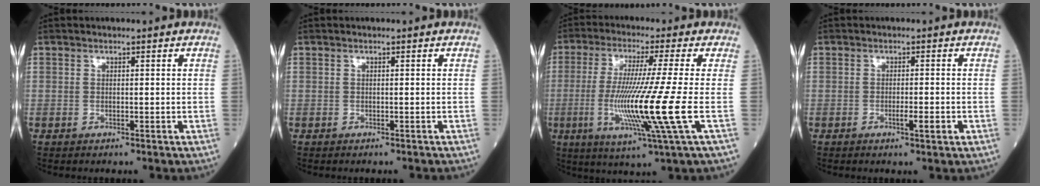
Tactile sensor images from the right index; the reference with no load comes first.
{"total": 0.8, "force": [-0.7, -0.1, 0.2], "torque": [0.000, 0.001, -0.012]}
{"total": 13.5, "force": [-2.6, -2.3, 13.0], "torque": [-0.260, -0.037, -0.052]}
{"total": 2.1, "force": [-0.8, 0.1, 2.0], "torque": [-0.031, -0.002, -0.011]}